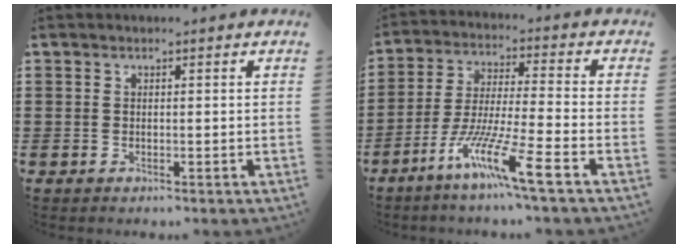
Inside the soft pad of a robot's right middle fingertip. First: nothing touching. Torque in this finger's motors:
{"motor_torque": [2.14, 0.00, 0.72, 0.15]}